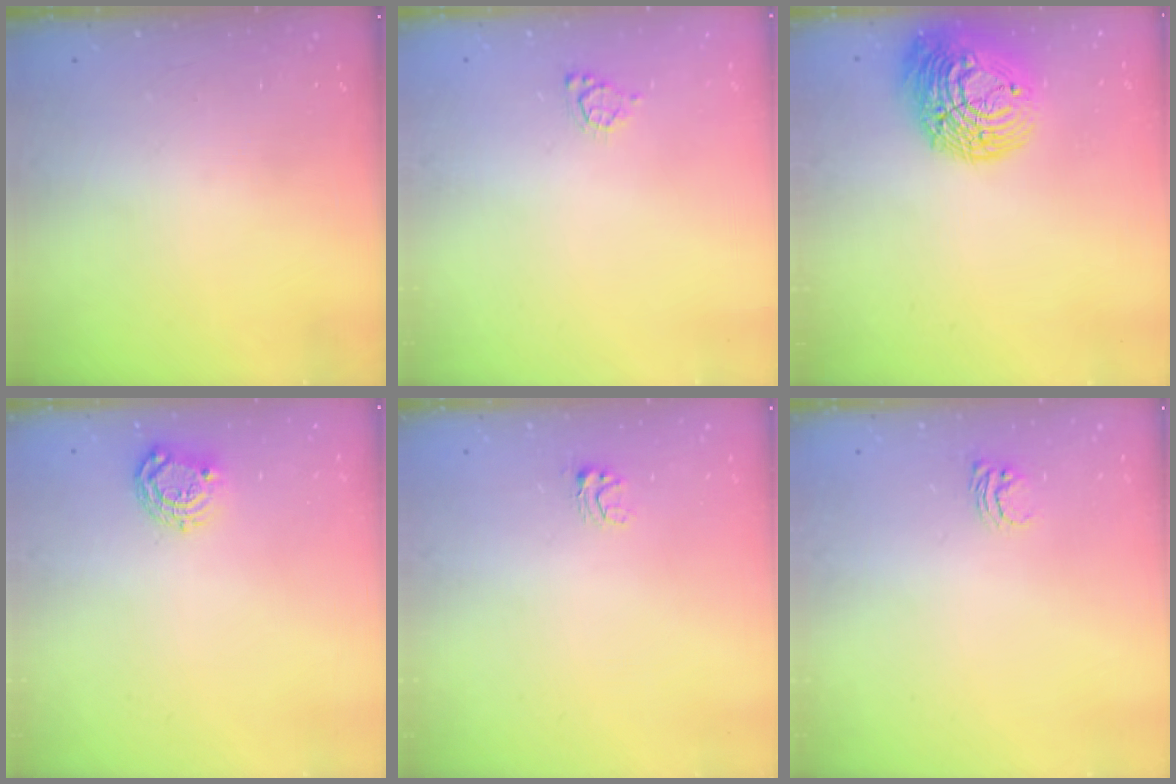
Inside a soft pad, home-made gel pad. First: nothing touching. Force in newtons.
{"total": 3.8, "press": 3.8, "slide": 0.3}
{"total": 18.1, "press": 18.0, "slide": 1.7}
{"total": 6.2, "press": 6.1, "slide": 0.7}
{"total": 3.5, "press": 3.5, "slide": 0.3}
{"total": 3.7, "press": 3.7, "slide": 0.2}